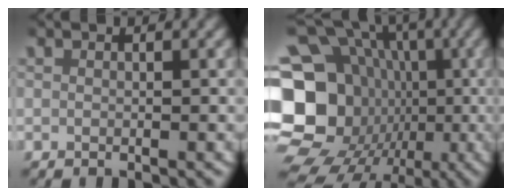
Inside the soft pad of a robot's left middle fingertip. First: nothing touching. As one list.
[{"total": 20.3, "force": [-0.7, 17.5, 10.3], "torque": [-0.206, -0.045, -0.016]}]